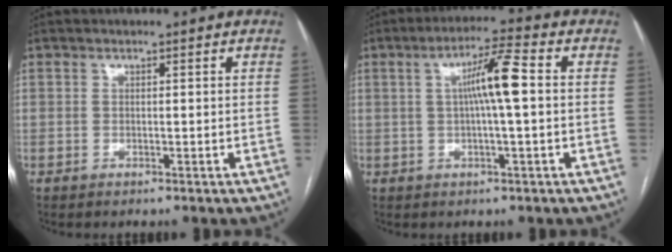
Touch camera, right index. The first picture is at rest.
{"total": 7.3, "force": [0.7, 0.1, 7.2], "torque": [-0.129, 0.014, 0.010]}